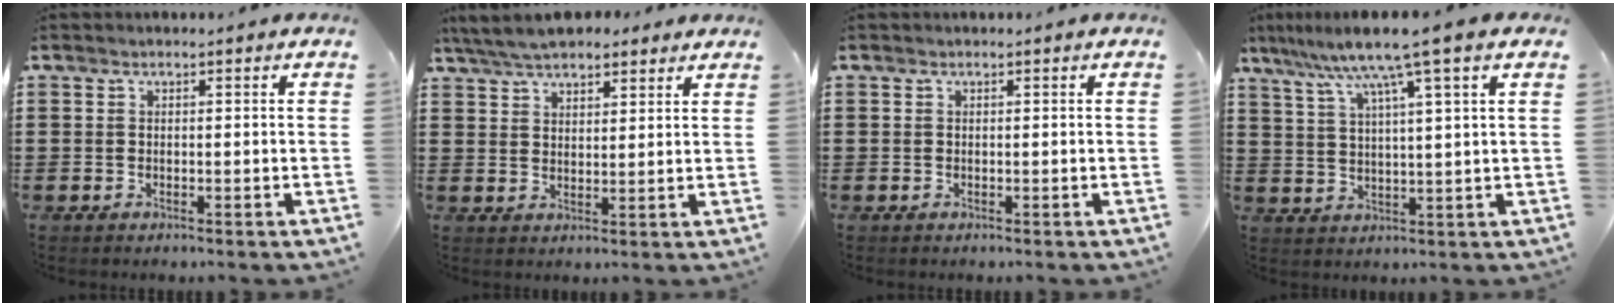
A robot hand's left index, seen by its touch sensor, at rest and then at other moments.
{"total": 6.0, "force": [5.4, 1.7, 2.2], "torque": [-0.061, -0.004, 0.101]}
{"total": 0.0}
{"total": 8.3, "force": [5.5, -0.6, 6.3], "torque": [-0.138, -0.021, 0.088]}